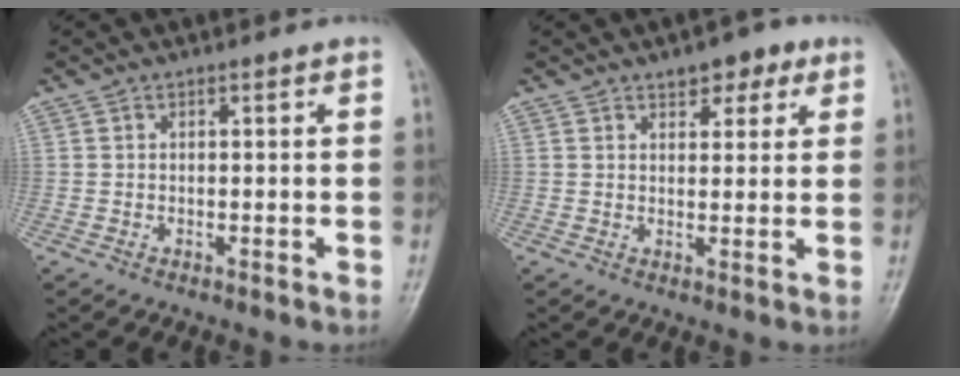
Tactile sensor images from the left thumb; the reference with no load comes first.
{"total": 5.3, "force": [3.2, 2.8, 3.1], "torque": [-0.015, -0.012, 0.041]}